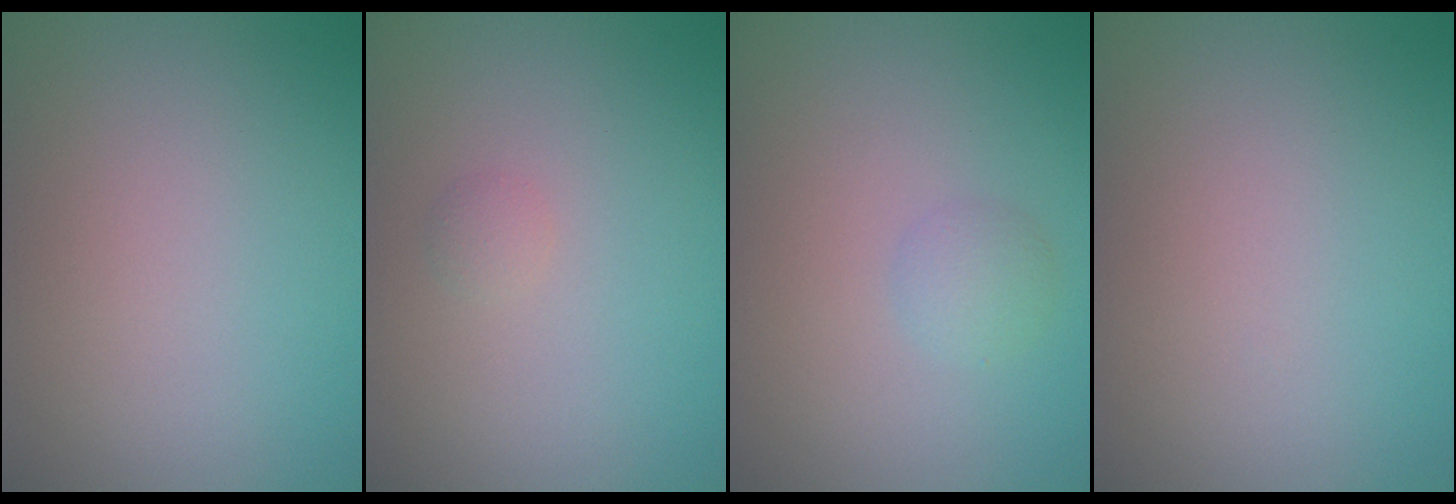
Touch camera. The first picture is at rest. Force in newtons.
{"total": 0.6, "press": 0.6, "slide": 0.1}
{"total": 1.3, "press": 1.3, "slide": 0.0}
{"total": 0.0}